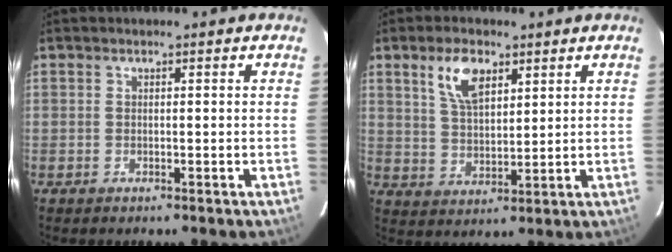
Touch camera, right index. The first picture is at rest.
{"total": 7.9, "force": [4.2, 3.8, 5.4], "torque": [-0.103, 0.011, 0.083]}